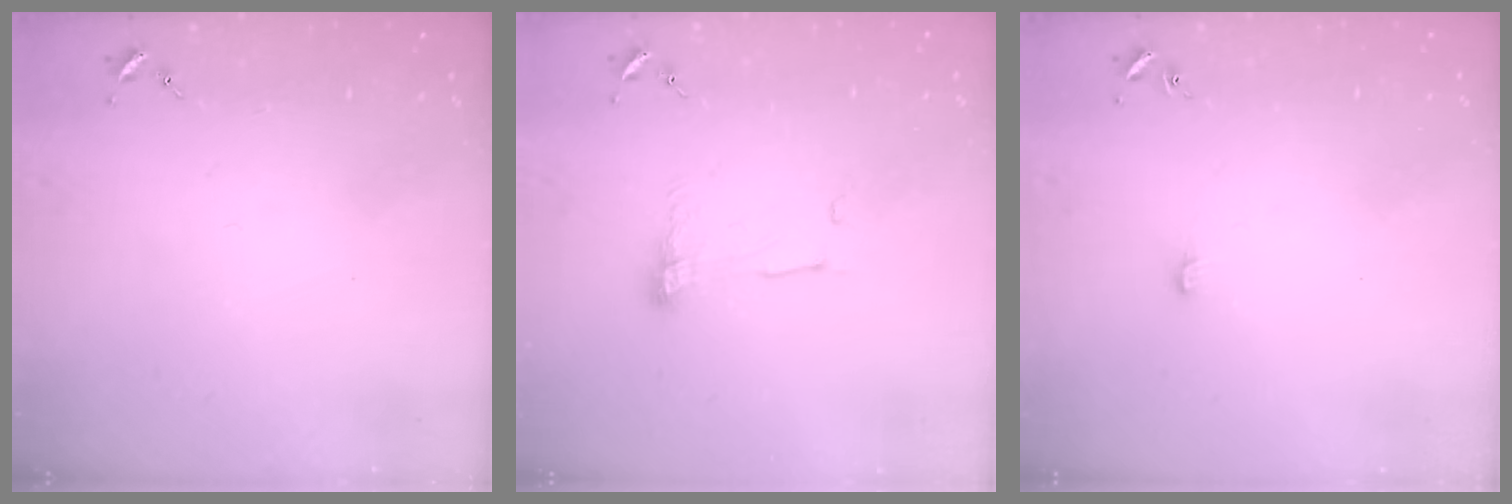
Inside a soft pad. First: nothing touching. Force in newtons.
{"total": 7.0, "press": 7.0, "slide": 0.2}
{"total": 4.0, "press": 4.0, "slide": 0.4}